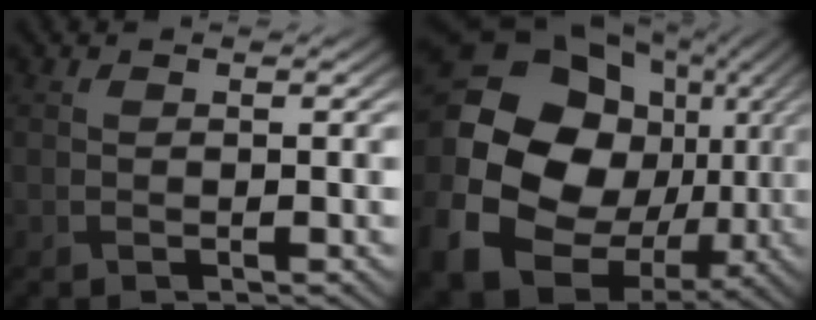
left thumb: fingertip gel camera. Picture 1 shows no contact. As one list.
[{"total": 21.7, "force": [-2.0, 18.5, 11.1], "torque": [-0.269, -0.051, -0.030]}]